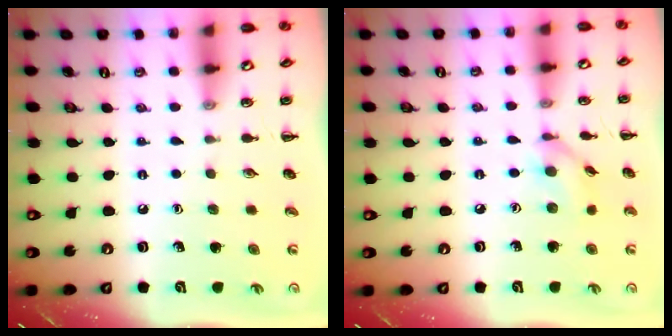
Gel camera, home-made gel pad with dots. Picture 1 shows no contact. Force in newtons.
{"total": 6.7, "press": 6.7, "slide": 0.4}